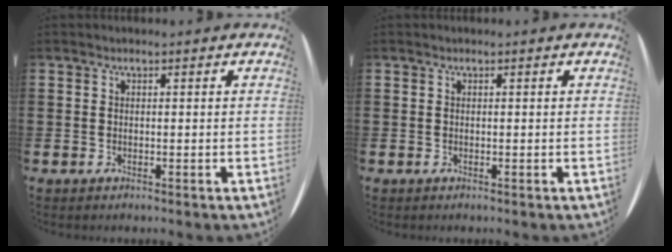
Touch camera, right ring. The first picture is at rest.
{"total": 0.0}